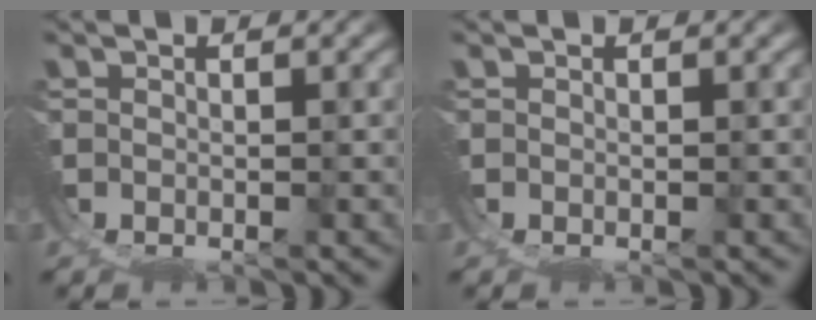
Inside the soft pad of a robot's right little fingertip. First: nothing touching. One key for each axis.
{"total": 0.0}